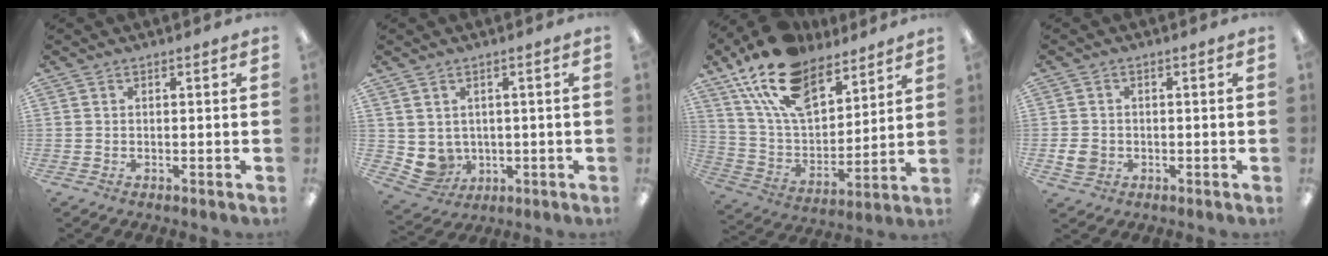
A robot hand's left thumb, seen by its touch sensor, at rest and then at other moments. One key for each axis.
{"total": 4.9, "fx": 1.3, "fy": 4.6, "fz": 1.2, "tx": -0.040, "ty": -0.010, "tz": 0.029}
{"total": 19.3, "fx": 13.1, "fy": 10.1, "fz": 9.9, "tx": -0.193, "ty": -0.063, "tz": 0.240}
{"total": 3.9, "fx": -0.7, "fy": 3.4, "fz": 1.8, "tx": -0.027, "ty": 0.002, "tz": -0.014}